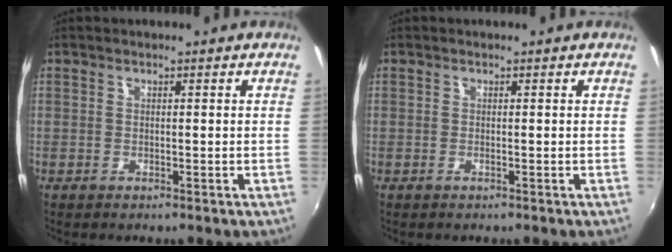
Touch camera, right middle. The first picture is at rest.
{"total": 0.5, "force": [-0.3, 0.0, 0.4], "torque": [-0.005, -0.001, -0.008]}